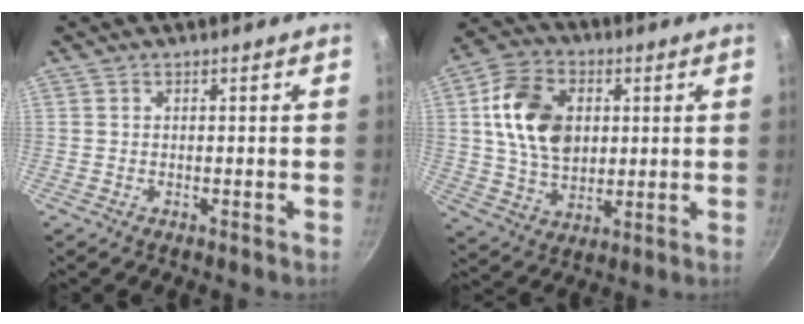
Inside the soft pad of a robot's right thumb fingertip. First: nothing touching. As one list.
[{"total": 15.3, "force": [2.8, 10.9, 10.4], "torque": [-0.164, -0.001, 0.047]}]